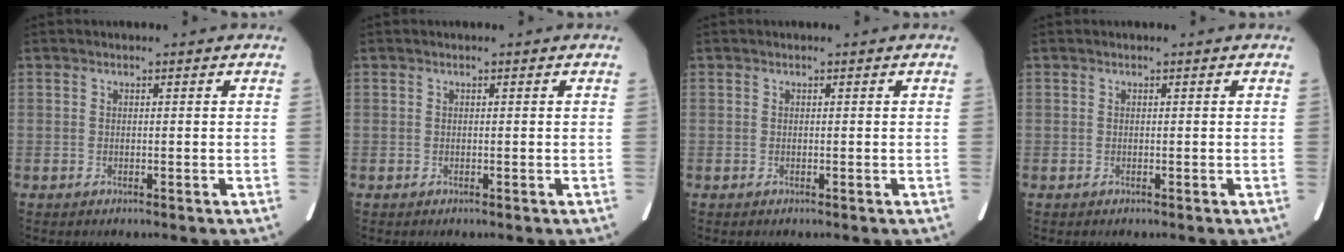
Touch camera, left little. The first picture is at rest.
{"total": 0.0}
{"total": 0.0}
{"total": 0.0}